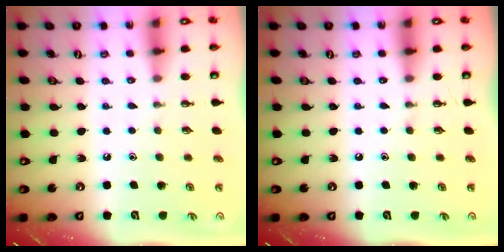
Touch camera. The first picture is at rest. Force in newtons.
{"total": 0.0}